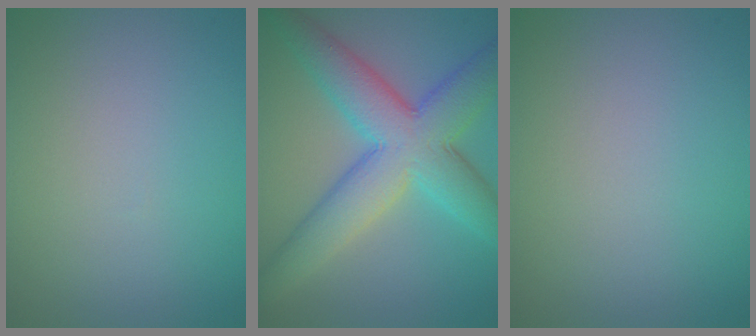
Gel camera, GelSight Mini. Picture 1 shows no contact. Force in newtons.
{"total": 8.8, "press": 8.8, "slide": 0.1}
{"total": 0.0}